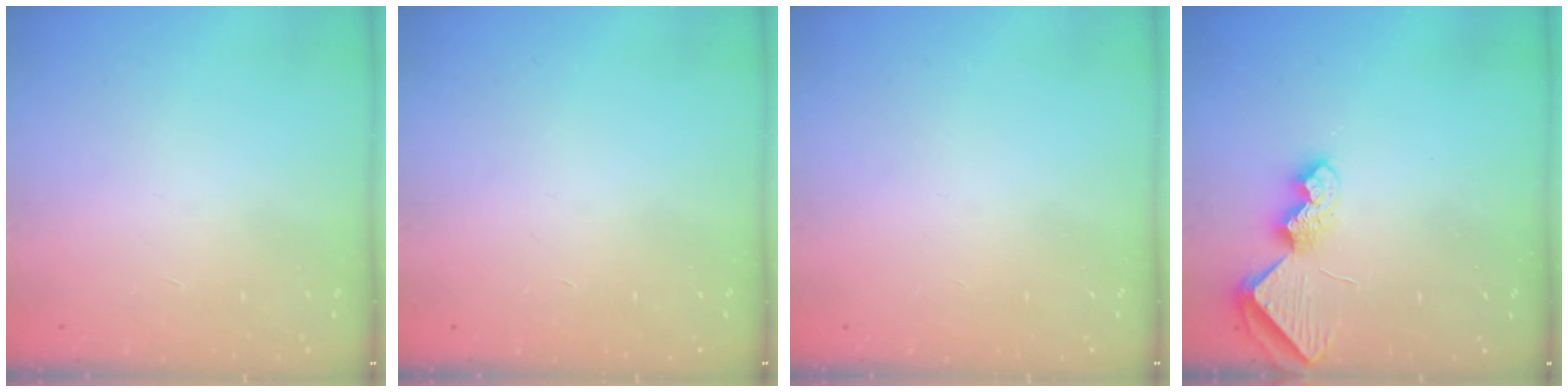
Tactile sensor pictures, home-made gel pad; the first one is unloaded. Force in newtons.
{"total": 0.0}
{"total": 0.0}
{"total": 7.6, "press": 7.5, "slide": 0.7}